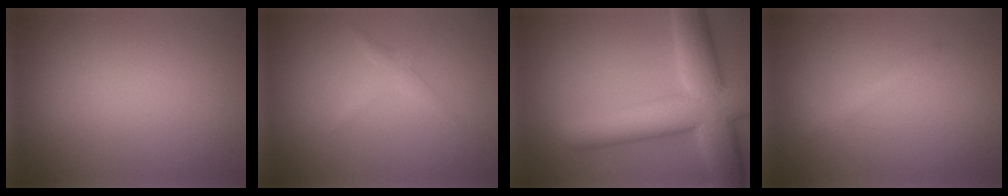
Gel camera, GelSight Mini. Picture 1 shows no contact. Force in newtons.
{"total": 1.3, "press": 1.3, "slide": 0.1}
{"total": 10.3, "press": 10.3, "slide": 0.5}
{"total": 1.5, "press": 1.5, "slide": 0.1}